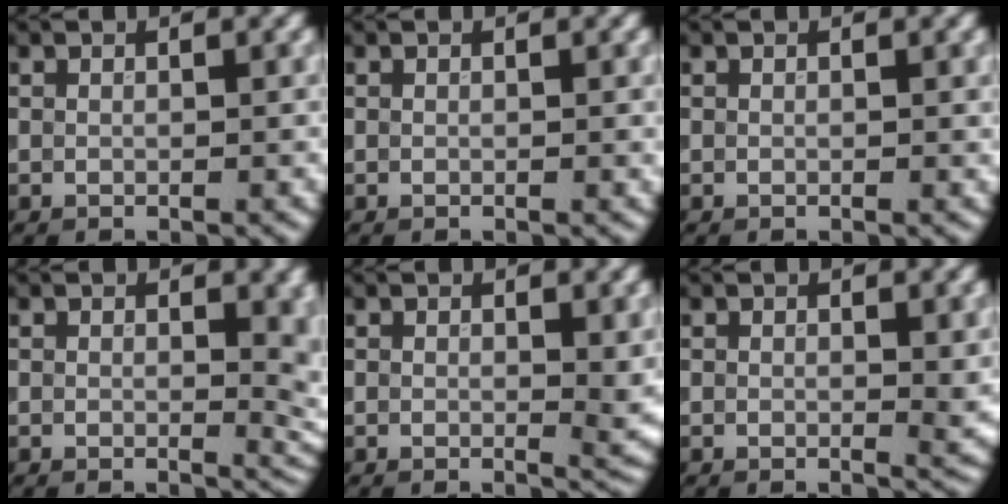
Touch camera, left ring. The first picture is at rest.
{"total": 0.0}
{"total": 0.0}
{"total": 3.4, "force": [0.3, 1.6, 3.0], "torque": [-0.020, -0.005, 0.002]}
{"total": 1.8, "force": [0.3, 0.6, 1.7], "torque": [-0.016, -0.006, 0.003]}
{"total": 1.3, "force": [0.2, 0.4, 1.2], "torque": [-0.011, -0.005, 0.003]}